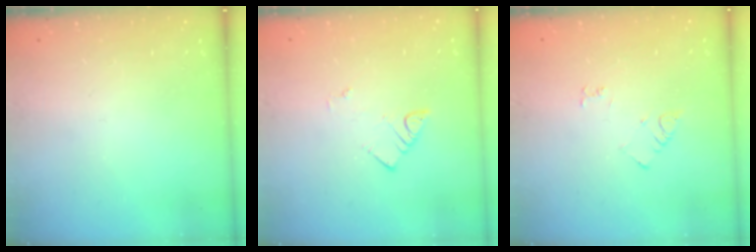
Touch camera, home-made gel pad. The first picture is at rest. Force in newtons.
{"total": 2.3, "press": 2.3, "slide": 0.2}
{"total": 3.8, "press": 3.8, "slide": 0.5}